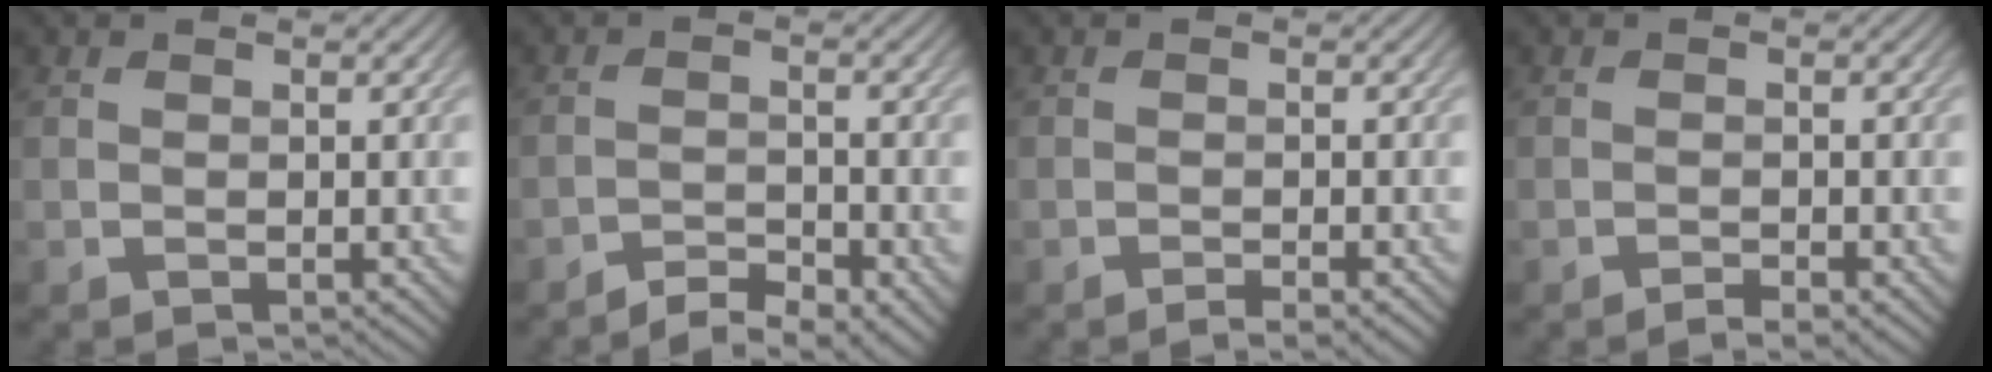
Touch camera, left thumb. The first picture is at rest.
{"total": 4.2, "force": [-3.4, 1.0, 2.3], "torque": [-0.039, -0.001, -0.056]}
{"total": 1.9, "force": [-1.3, 0.2, 1.3], "torque": [-0.016, 0.002, -0.024]}
{"total": 1.5, "force": [-1.1, 0.1, 1.0], "torque": [-0.015, 0.001, -0.021]}